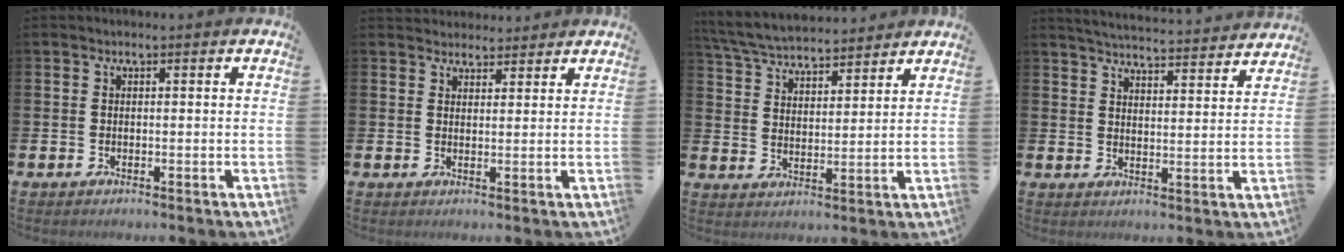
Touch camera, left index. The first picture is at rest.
{"total": 3.0, "force": [2.8, 1.0, -0.2], "torque": [0.011, -0.013, 0.049]}
{"total": 6.1, "force": [5.9, 1.0, 0.8], "torque": [-0.040, -0.032, 0.107]}
{"total": 5.0, "force": [5.0, 0.1, 0.4], "torque": [-0.021, -0.042, 0.086]}